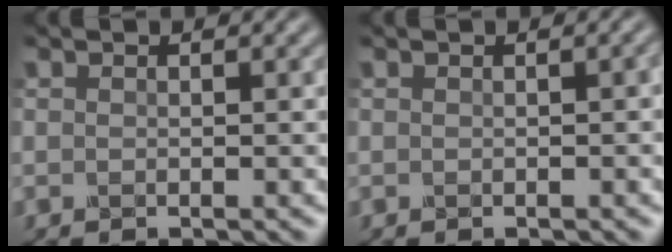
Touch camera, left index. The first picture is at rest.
{"total": 1.8, "force": [-0.4, 1.0, 1.5], "torque": [0.001, 0.012, -0.014]}